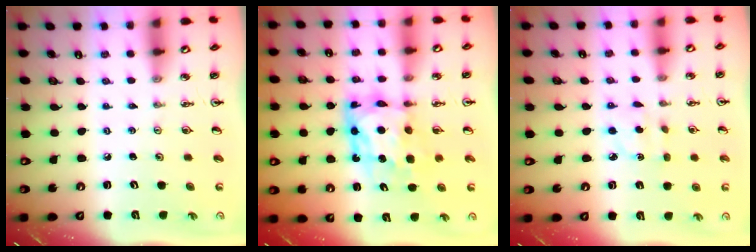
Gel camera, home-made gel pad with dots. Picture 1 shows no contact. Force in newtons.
{"total": 10.0, "press": 9.9, "slide": 1.2}
{"total": 2.2, "press": 2.2, "slide": 0.2}